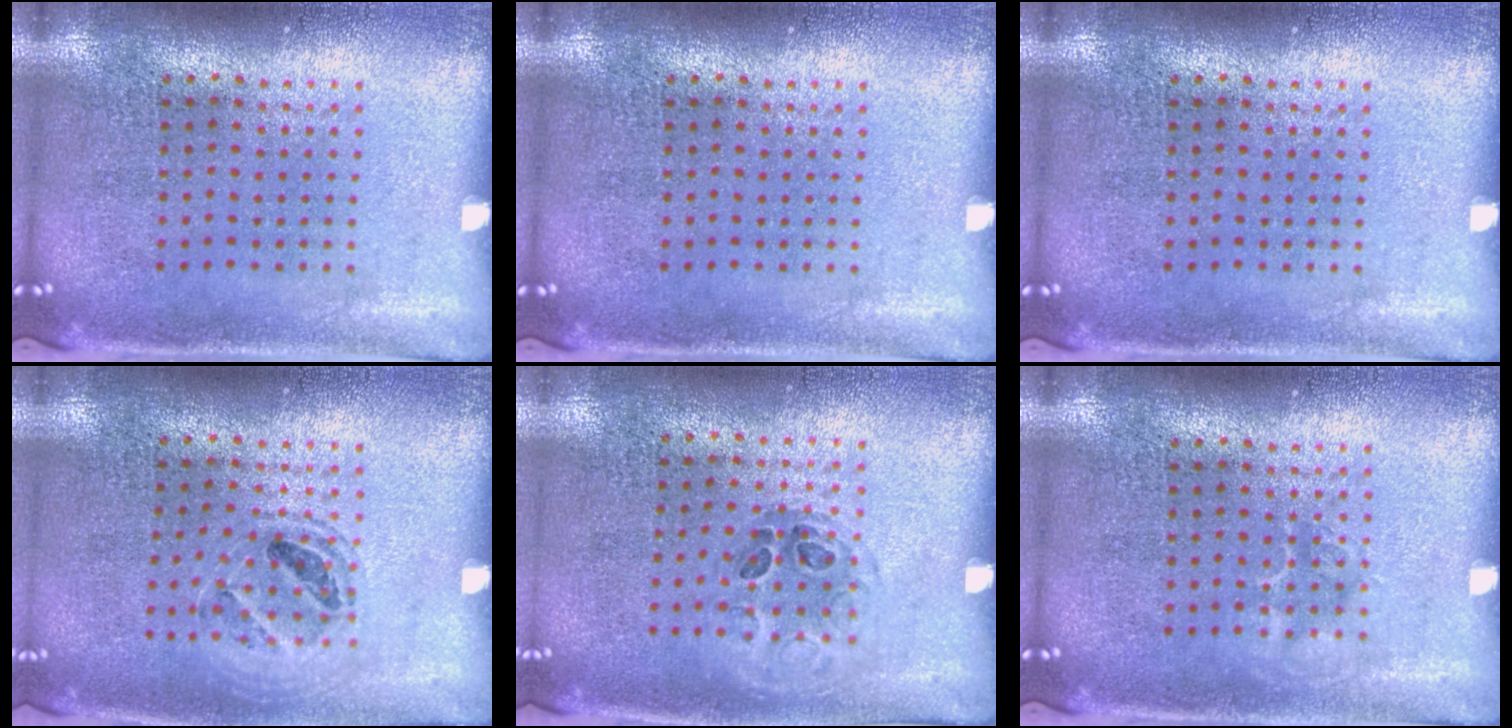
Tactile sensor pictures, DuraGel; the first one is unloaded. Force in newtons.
{"total": 0.0}
{"total": 0.0}
{"total": 1.1, "press": 1.1, "slide": 0.4}
{"total": 1.0, "press": 0.6, "slide": 0.7}
{"total": 1.0, "press": 0.9, "slide": 0.2}